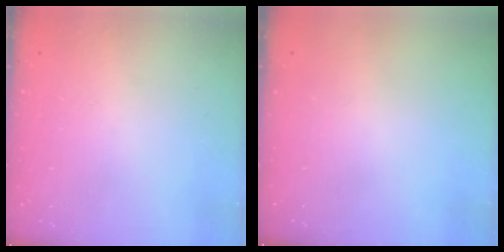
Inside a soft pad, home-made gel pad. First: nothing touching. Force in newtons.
{"total": 0.0}